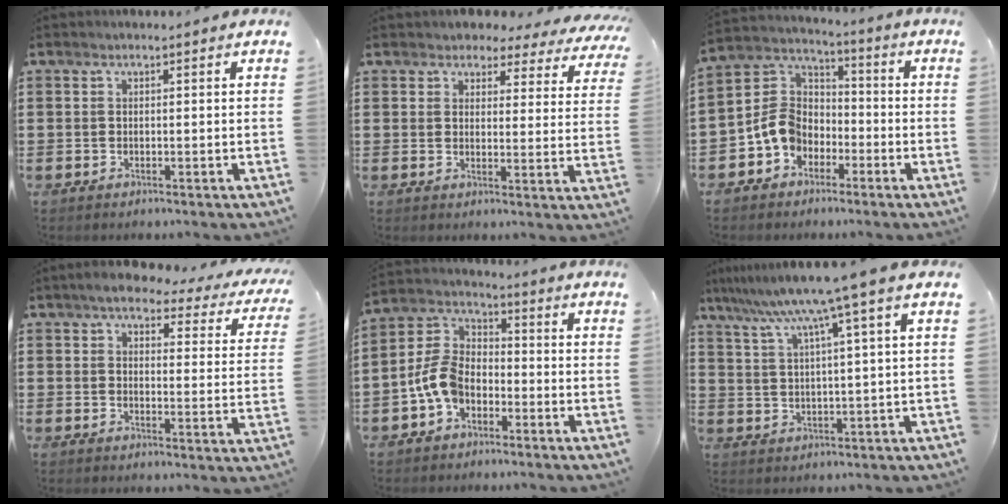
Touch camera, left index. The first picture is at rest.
{"total": 3.4, "force": [3.1, 1.1, 0.6], "torque": [-0.024, -0.017, 0.051]}
{"total": 7.7, "force": [-3.0, 6.1, 3.6], "torque": [-0.114, 0.009, -0.068]}
{"total": 5.7, "force": [4.9, 1.4, 2.6], "torque": [-0.056, -0.022, 0.081]}
{"total": 7.9, "force": [-3.3, 5.1, 5.0], "torque": [-0.147, -0.003, -0.076]}
{"total": 8.3, "force": [5.6, -0.7, 6.0], "torque": [-0.135, -0.029, 0.092]}